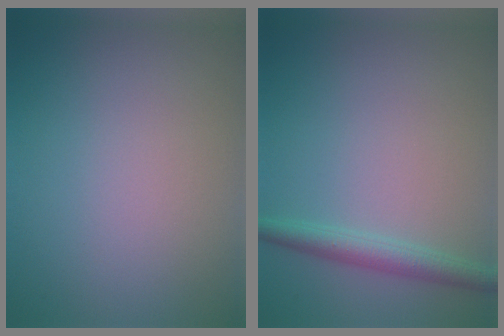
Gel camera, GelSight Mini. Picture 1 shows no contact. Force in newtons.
{"total": 2.6, "press": 2.6, "slide": 0.0}